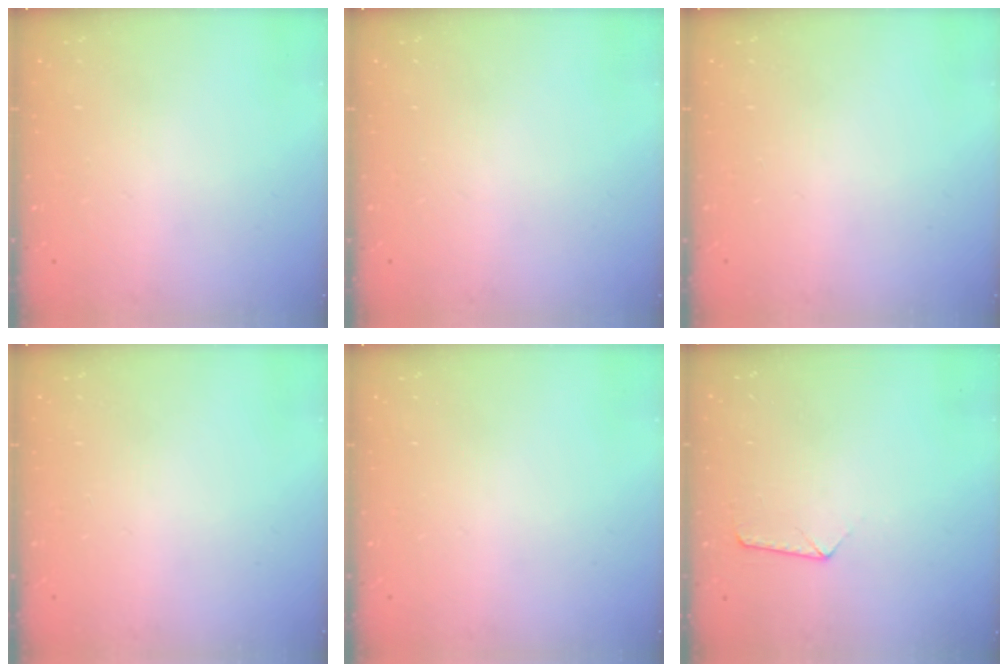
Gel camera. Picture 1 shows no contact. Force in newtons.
{"total": 0.0}
{"total": 0.0}
{"total": 0.0}
{"total": 0.0}
{"total": 8.9, "press": 8.8, "slide": 0.5}